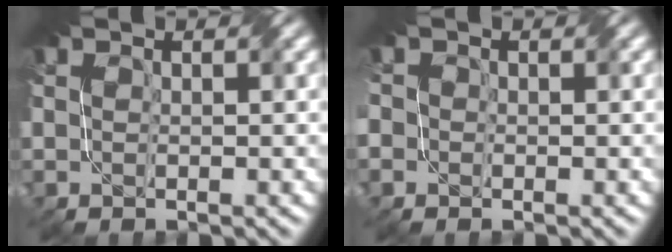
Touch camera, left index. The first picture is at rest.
{"total": 3.6, "force": [-0.2, 3.2, 1.5], "torque": [-0.044, 0.017, -0.032]}